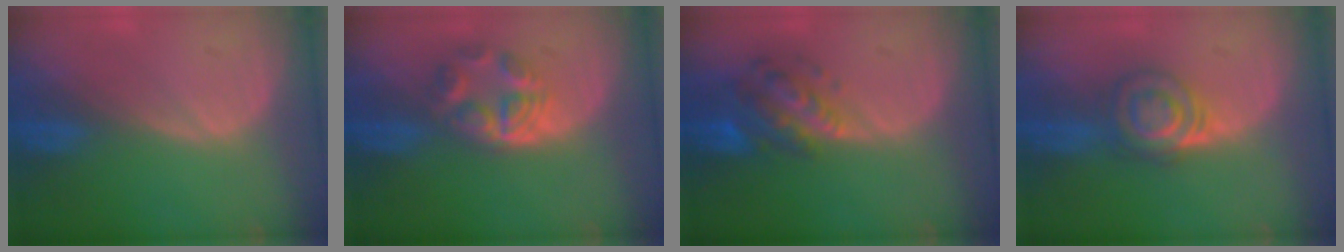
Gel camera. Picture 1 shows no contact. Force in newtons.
{"total": 6.1, "press": 5.1, "slide": 3.3}
{"total": 6.1, "press": 5.9, "slide": 1.7}
{"total": 6.4, "press": 5.5, "slide": 3.3}